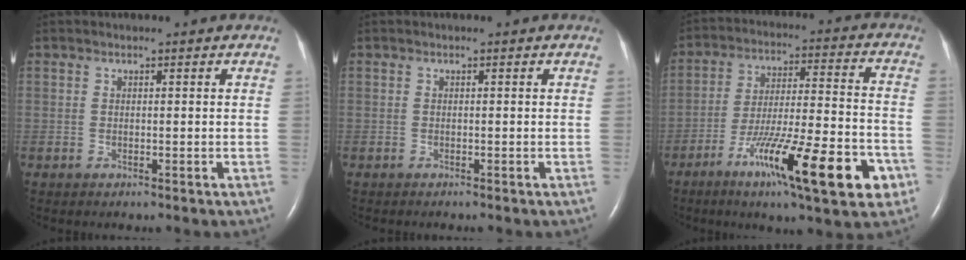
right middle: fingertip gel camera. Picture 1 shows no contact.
{"total": 0.6, "force": [-0.5, 0.1, 0.2], "torque": [-0.004, -0.002, -0.008]}
{"total": 18.8, "force": [-9.3, 2.2, 16.2], "torque": [-0.236, -0.012, -0.141]}